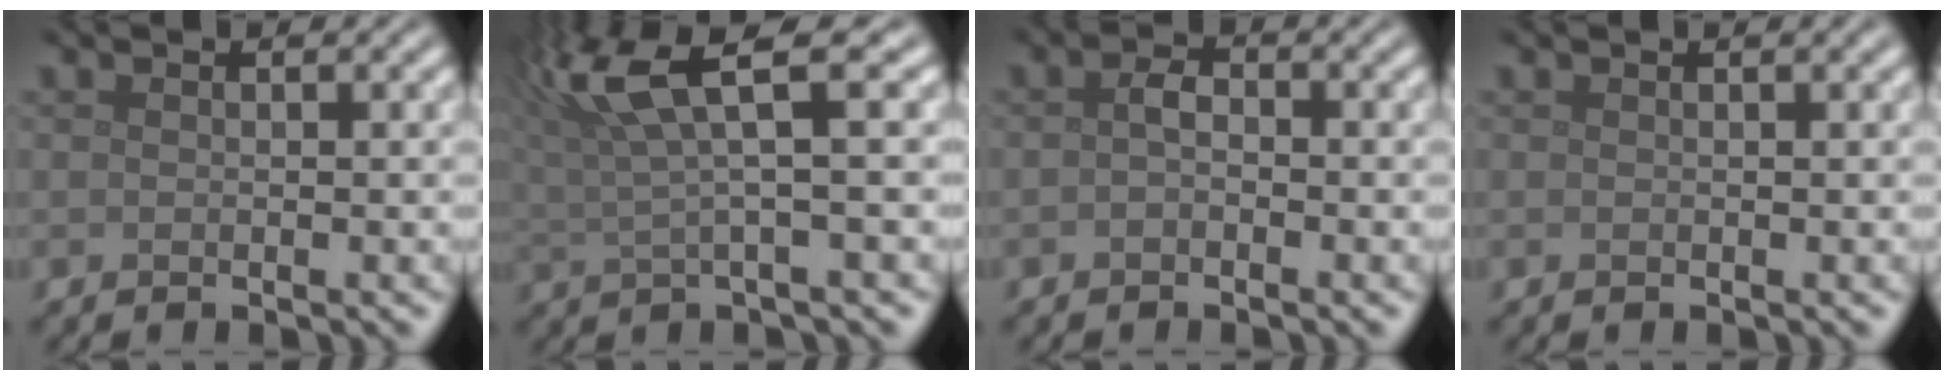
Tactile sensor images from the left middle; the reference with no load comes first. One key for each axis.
{"total": 6.7, "fx": 2.9, "fy": 1.1, "fz": 5.9, "tx": -0.116, "ty": 0.012, "tz": 0.055}
{"total": 1.3, "fx": -0.3, "fy": 0.8, "fz": 1.0, "tx": -0.021, "ty": 0.004, "tz": -0.009}
{"total": 0.8, "fx": 0.4, "fy": 0.2, "fz": 0.6, "tx": -0.004, "ty": 0.006, "tz": 0.006}